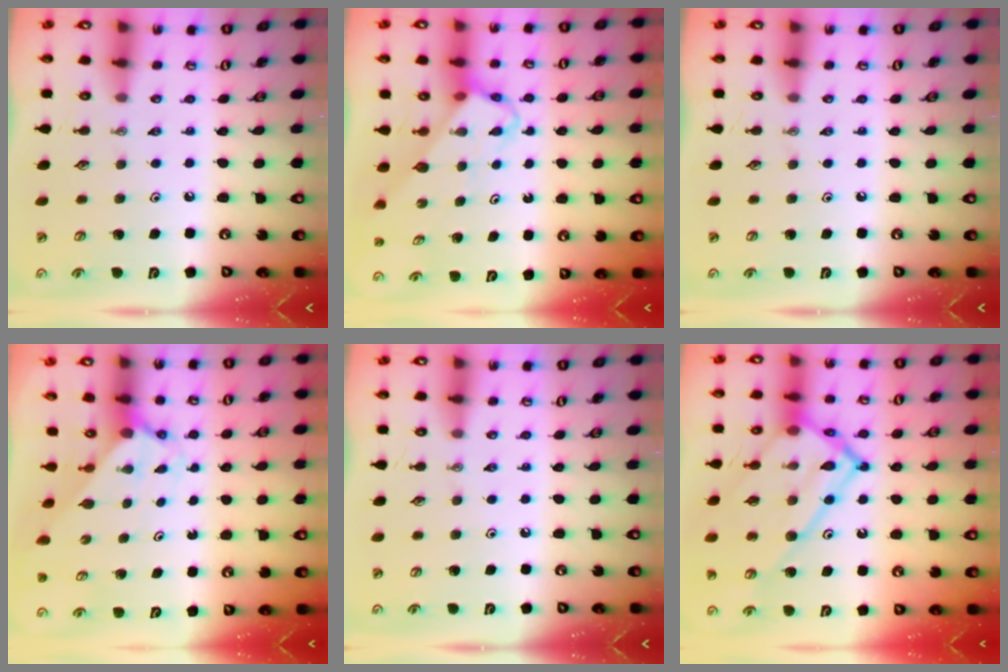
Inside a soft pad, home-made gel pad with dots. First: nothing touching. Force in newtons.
{"total": 3.8, "press": 3.8, "slide": 0.1}
{"total": 0.0}
{"total": 2.0, "press": 2.0, "slide": 0.2}
{"total": 0.0}
{"total": 22.5, "press": 22.4, "slide": 2.0}